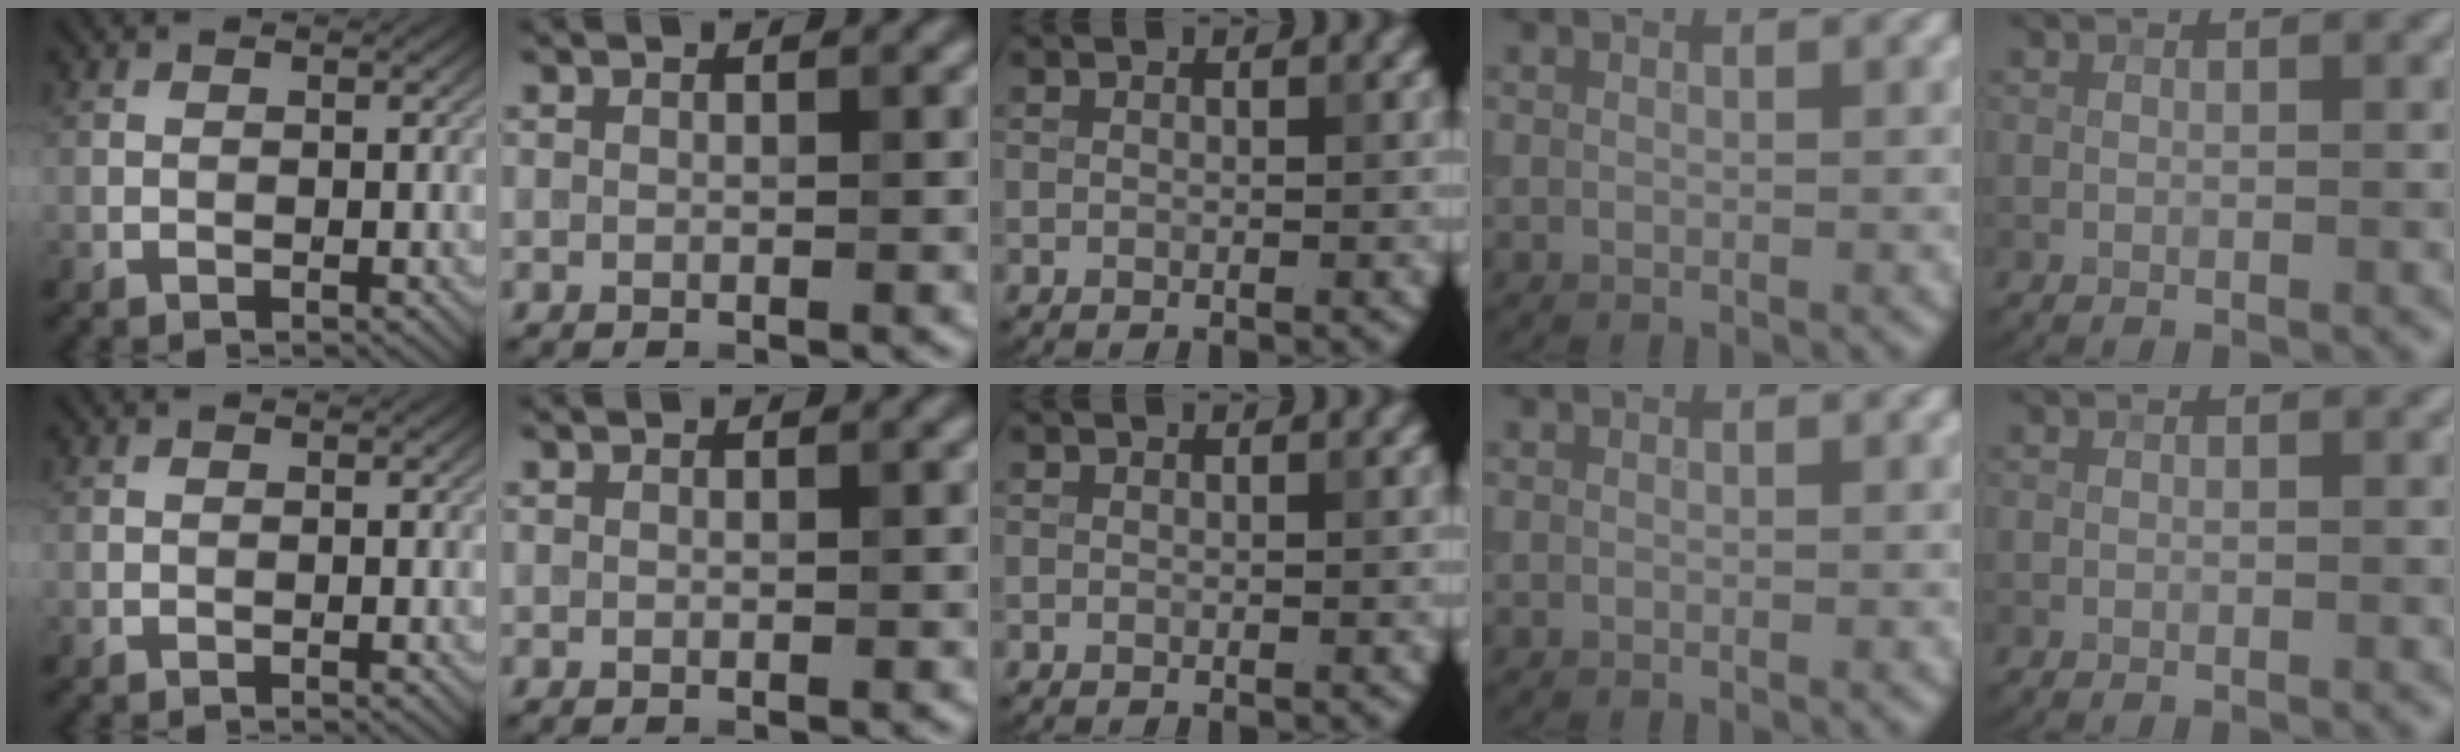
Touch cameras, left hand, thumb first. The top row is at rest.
{}